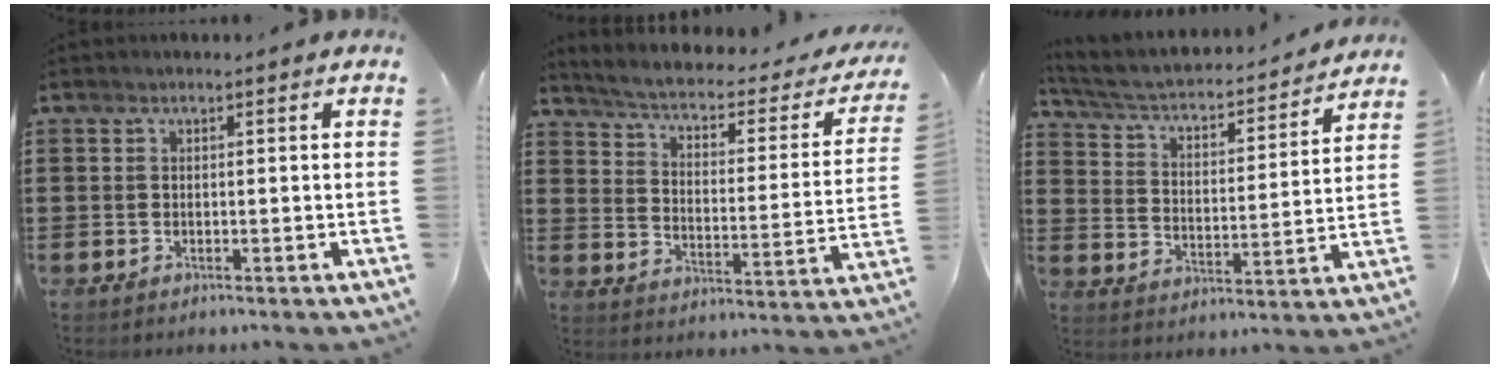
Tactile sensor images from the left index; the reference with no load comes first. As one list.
[{"total": 2.8, "force": [1.9, 0.8, 2.0], "torque": [-0.052, -0.023, 0.021]}, {"total": 3.6, "force": [3.1, 0.9, 1.7], "torque": [-0.050, -0.030, 0.042]}]